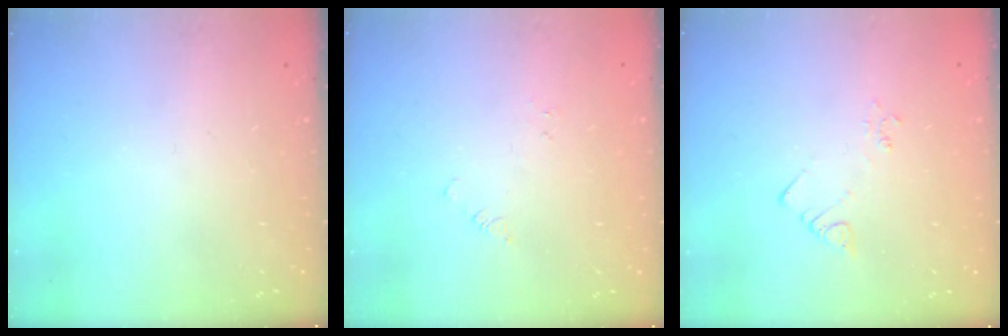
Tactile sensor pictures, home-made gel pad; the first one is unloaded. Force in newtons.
{"total": 2.2, "press": 2.2, "slide": 0.2}
{"total": 2.6, "press": 2.6, "slide": 0.3}